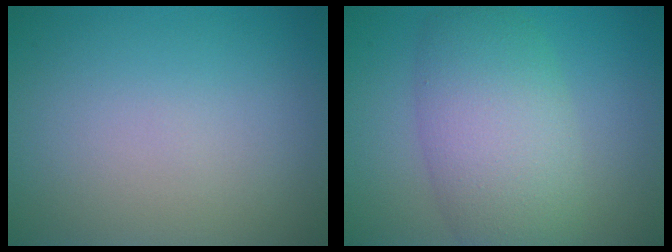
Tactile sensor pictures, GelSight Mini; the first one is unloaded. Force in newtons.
{"total": 7.3, "press": 7.3, "slide": 0.4}